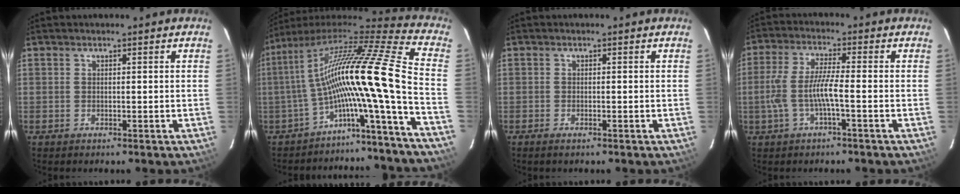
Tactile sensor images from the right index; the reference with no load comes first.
{"total": 17.6, "force": [-6.1, -1.8, 16.4], "torque": [-0.248, -0.024, -0.117]}
{"total": 1.2, "force": [-0.9, 0.3, 0.8], "torque": [-0.016, -0.002, -0.016]}
{"total": 7.1, "force": [-2.1, 0.6, 6.7], "torque": [-0.146, 0.002, -0.036]}